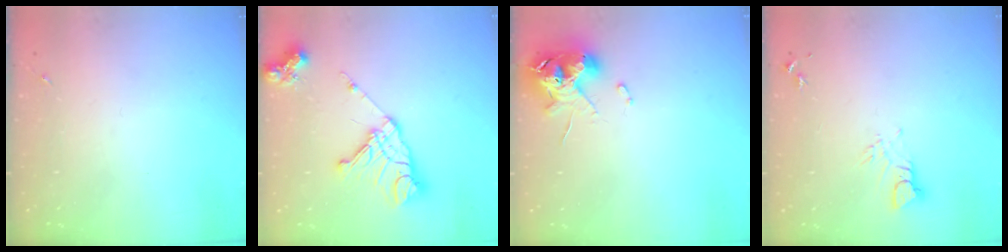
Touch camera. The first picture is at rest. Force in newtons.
{"total": 18.6, "press": 18.5, "slide": 2.1}
{"total": 10.8, "press": 10.7, "slide": 1.7}
{"total": 3.4, "press": 3.4, "slide": 0.3}